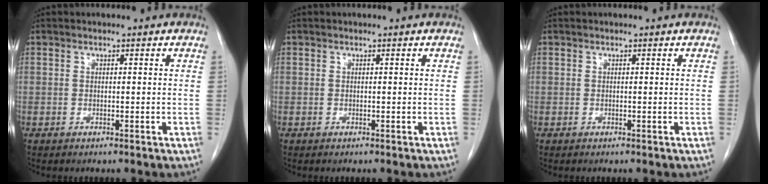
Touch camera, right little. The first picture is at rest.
{"total": 0.0}
{"total": 0.0}